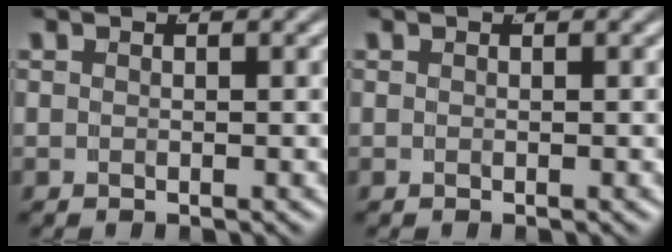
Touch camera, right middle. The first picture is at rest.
{"total": 0.0}